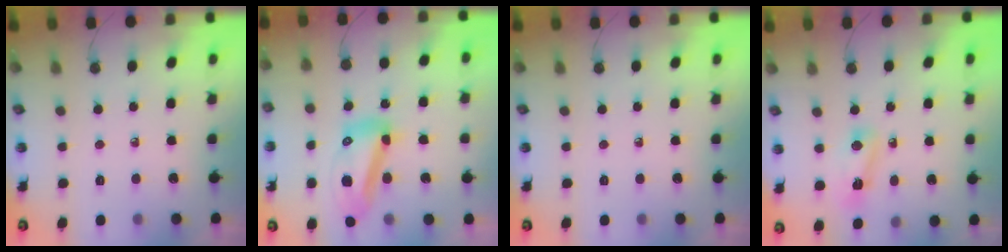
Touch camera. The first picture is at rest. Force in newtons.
{"total": 13.1, "press": 13.0, "slide": 1.5}
{"total": 0.0}
{"total": 4.7, "press": 4.7, "slide": 0.5}